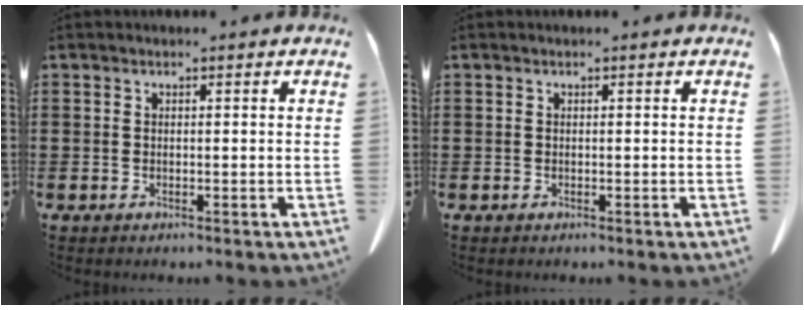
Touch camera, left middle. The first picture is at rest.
{"total": 0.0}